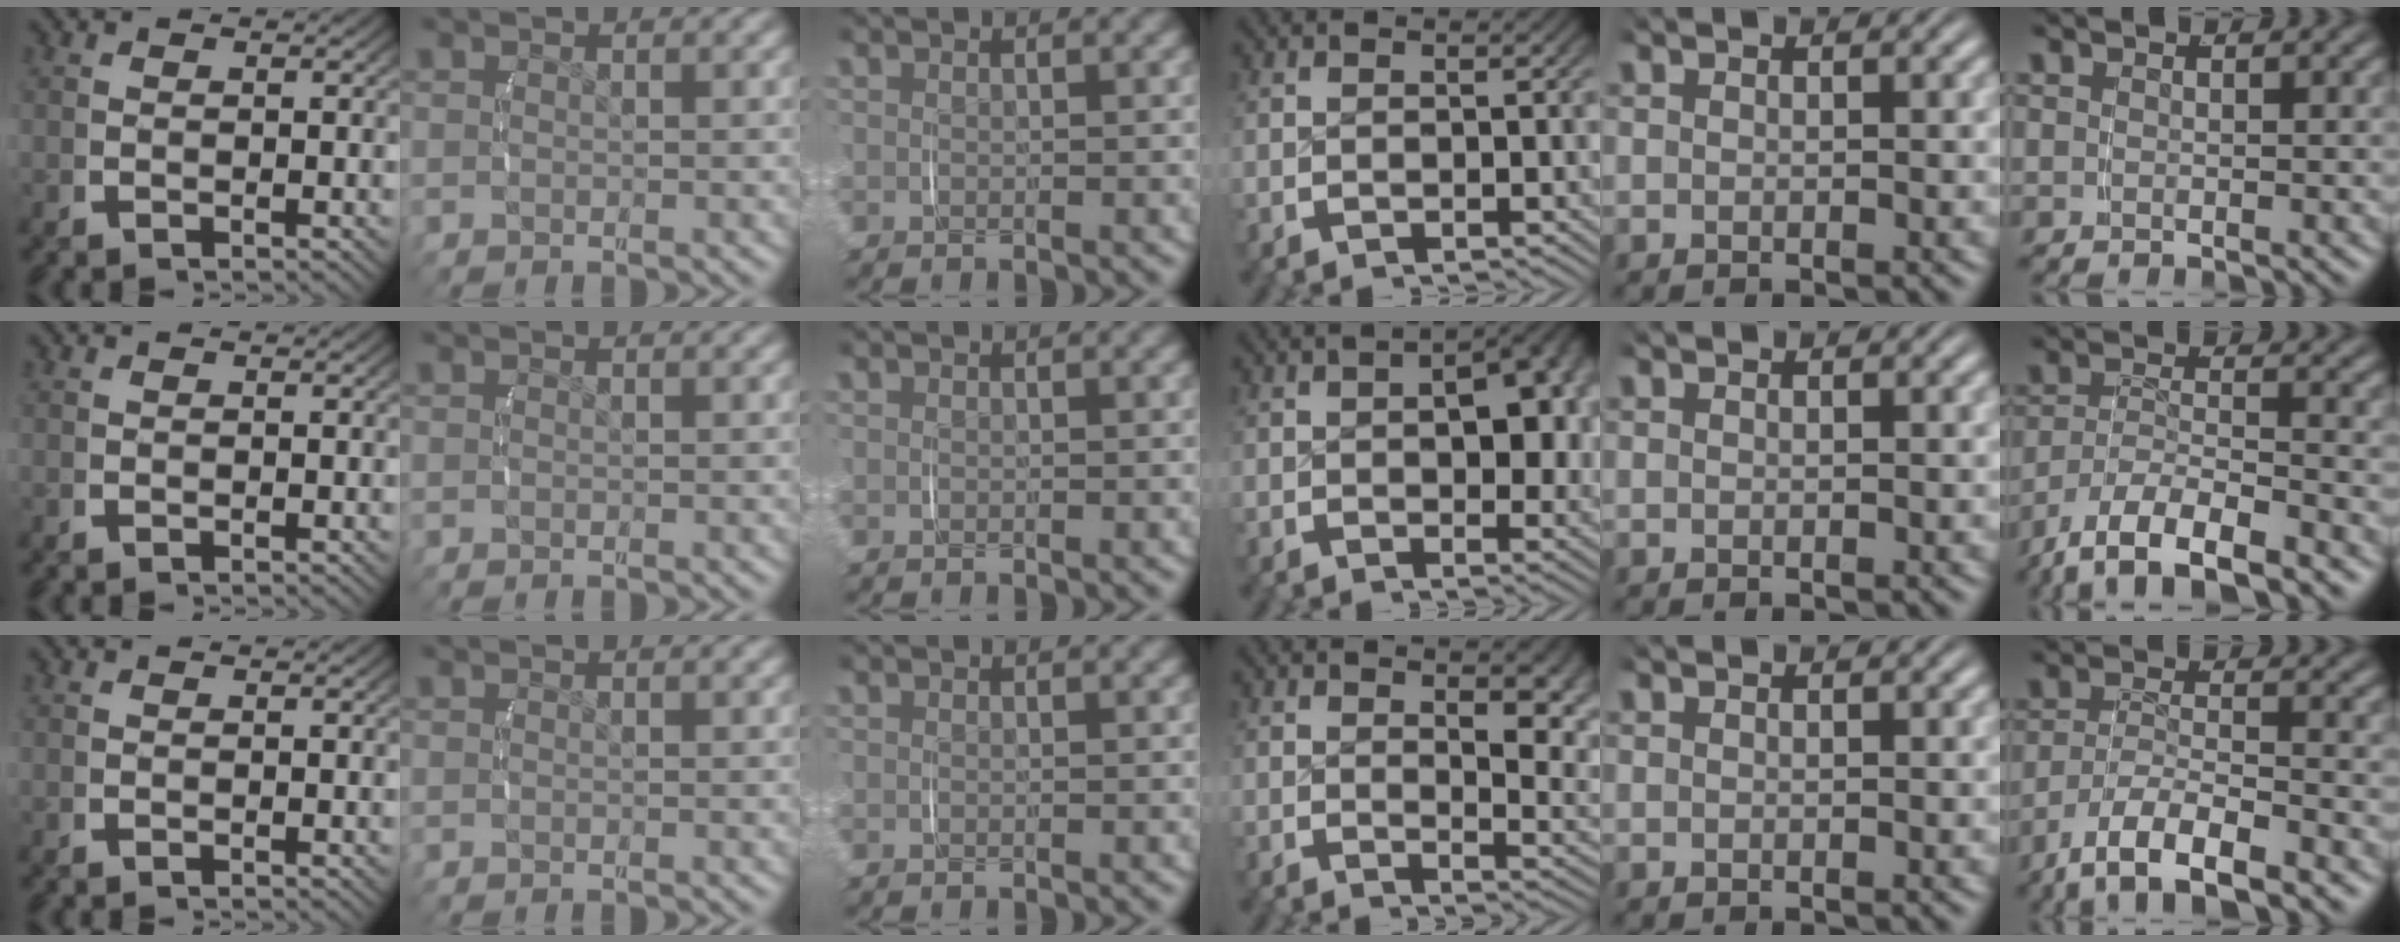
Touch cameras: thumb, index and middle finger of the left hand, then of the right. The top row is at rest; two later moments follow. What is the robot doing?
{"motion": "lift_and_place", "object": "jewelry box"}